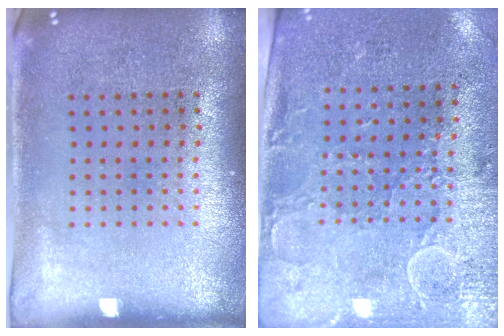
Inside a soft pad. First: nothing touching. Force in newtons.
{"total": 2.9, "press": 2.5, "slide": 1.6}